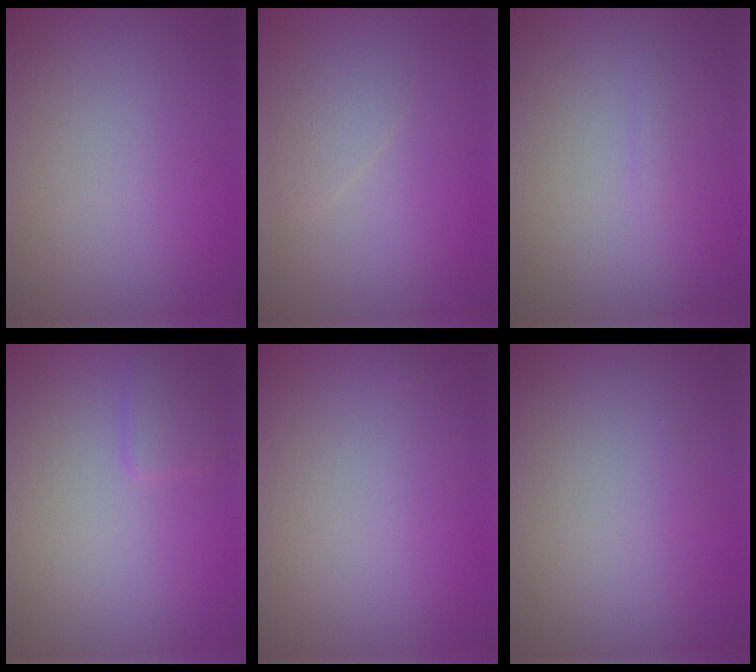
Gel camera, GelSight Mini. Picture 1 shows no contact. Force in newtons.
{"total": 1.4, "press": 1.4, "slide": 0.0}
{"total": 0.6, "press": 0.6, "slide": 0.0}
{"total": 1.4, "press": 1.4, "slide": 0.0}
{"total": 0.0}
{"total": 0.0}